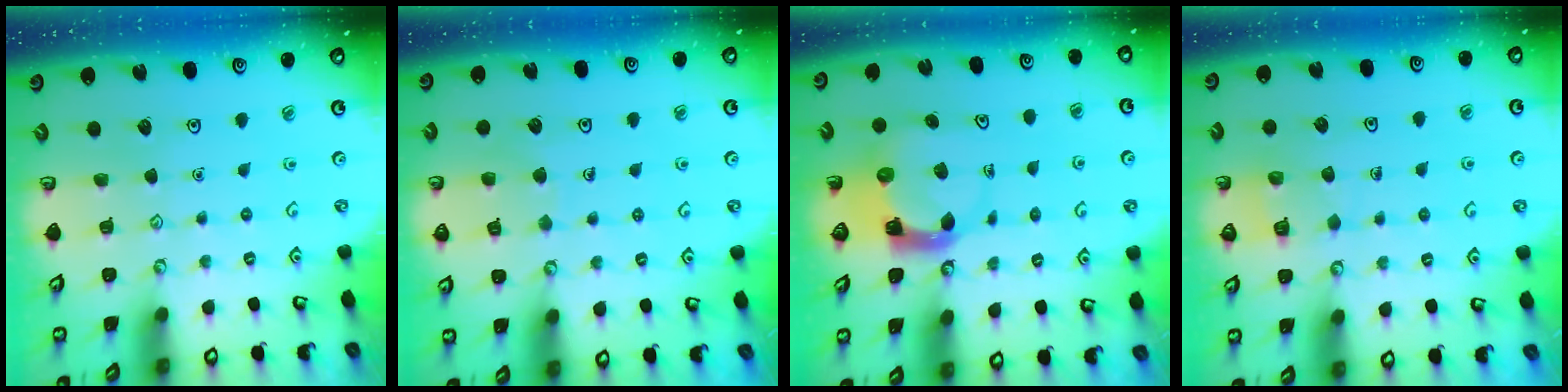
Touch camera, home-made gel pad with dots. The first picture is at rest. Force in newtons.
{"total": 6.6, "press": 6.6, "slide": 0.5}
{"total": 5.2, "press": 5.1, "slide": 1.1}
{"total": 6.1, "press": 6.1, "slide": 0.4}